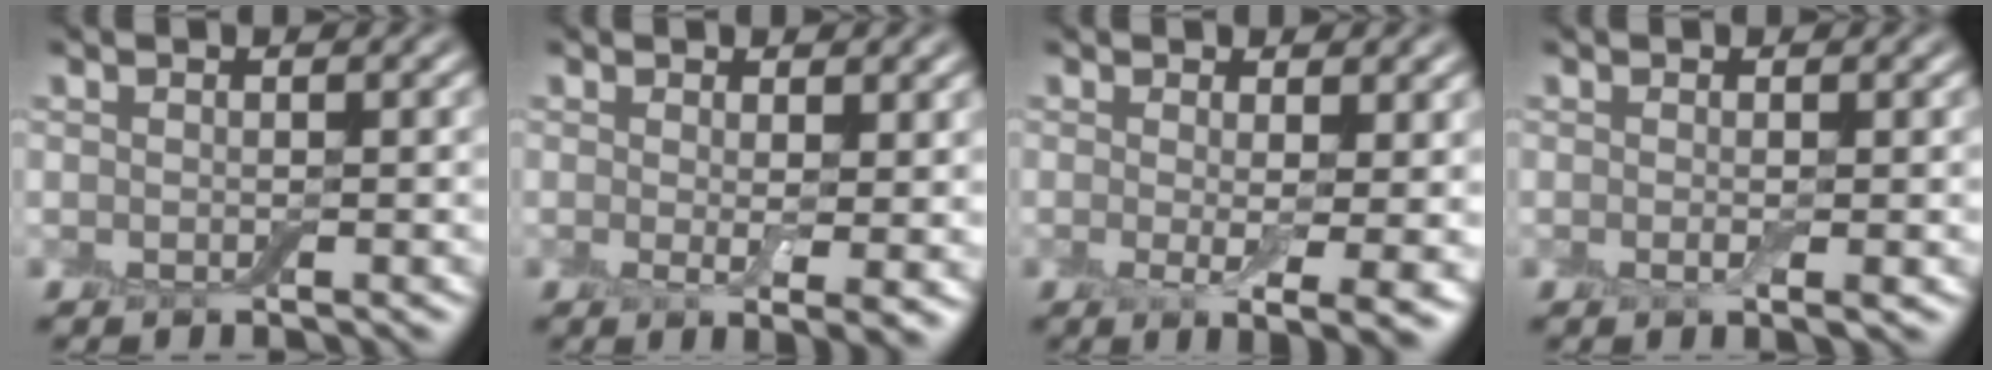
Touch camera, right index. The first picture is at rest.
{"total": 2.8, "force": [0.5, 0.6, 2.7], "torque": [-0.038, -0.016, 0.011]}
{"total": 4.5, "force": [0.0, 1.0, 4.4], "torque": [-0.066, -0.017, 0.003]}
{"total": 1.2, "force": [-0.1, 0.1, 1.1], "torque": [-0.021, -0.006, -0.004]}